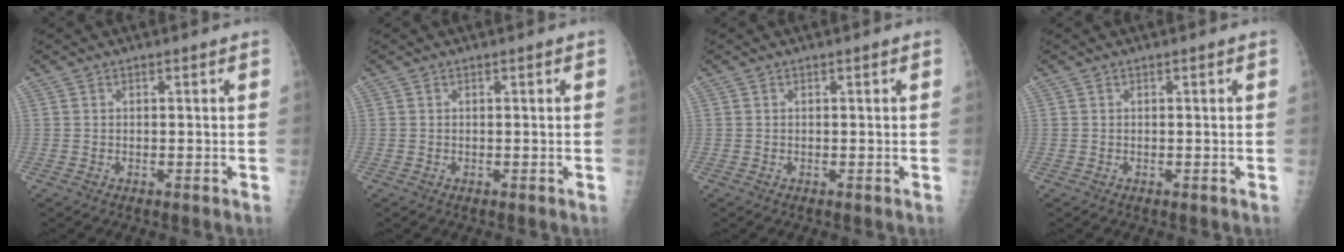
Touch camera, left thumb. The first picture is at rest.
{"total": 0.0}
{"total": 0.0}
{"total": 0.0}